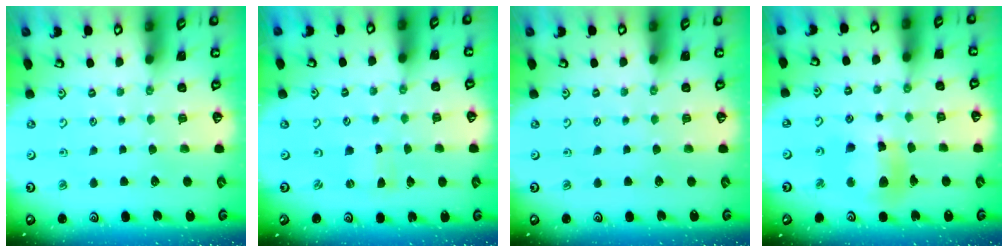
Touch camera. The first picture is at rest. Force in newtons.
{"total": 0.0}
{"total": 0.0}
{"total": 12.0, "press": 11.9, "slide": 1.6}